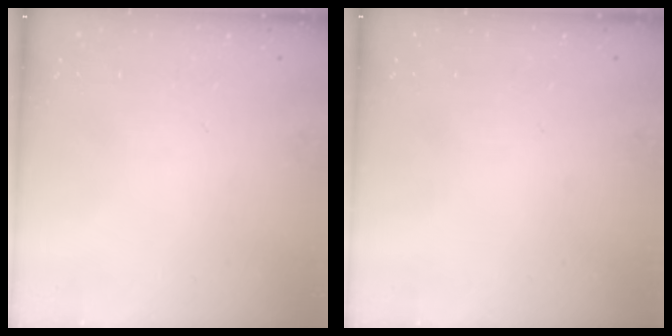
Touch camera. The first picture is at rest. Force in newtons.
{"total": 0.0}